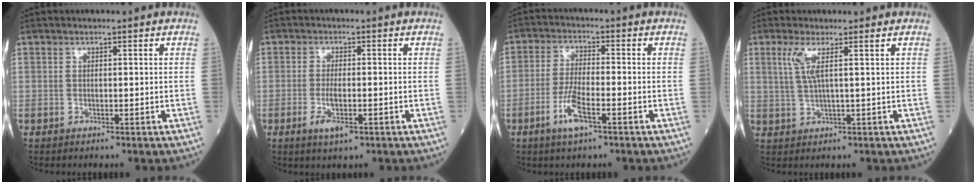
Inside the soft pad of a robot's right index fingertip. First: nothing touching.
{"total": 4.1, "force": [-1.7, 1.1, 3.5], "torque": [-0.069, -0.004, -0.027]}
{"total": 6.0, "force": [-3.0, 1.2, 5.0], "torque": [-0.103, -0.004, -0.057]}
{"total": 3.7, "force": [1.5, -0.3, 3.4], "torque": [-0.078, 0.004, 0.033]}